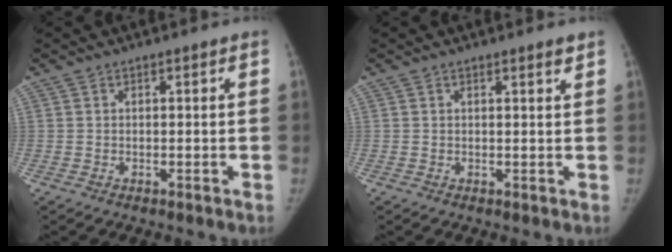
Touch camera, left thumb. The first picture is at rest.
{"total": 1.3, "force": [1.0, 0.1, 0.8], "torque": [-0.009, -0.007, 0.014]}